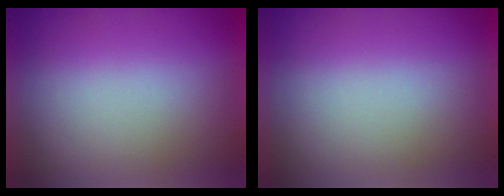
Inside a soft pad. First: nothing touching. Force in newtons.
{"total": 0.0}